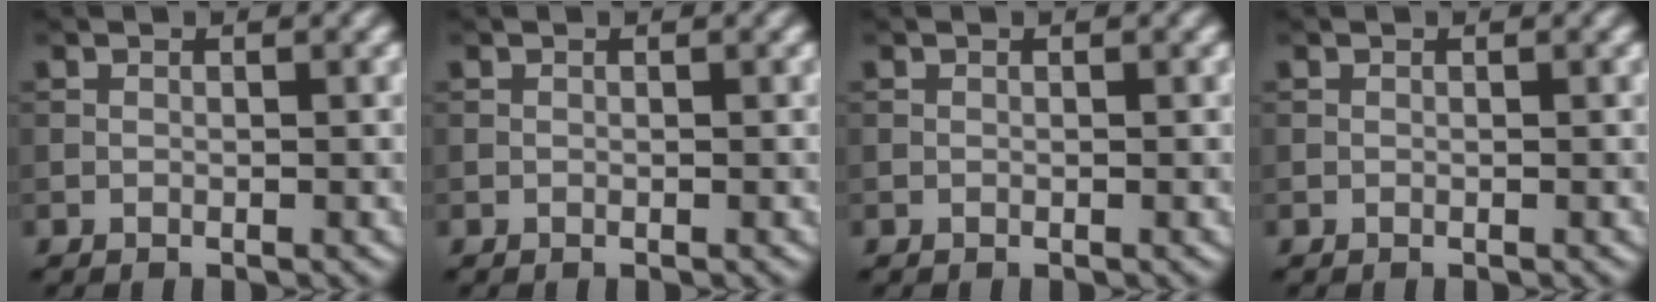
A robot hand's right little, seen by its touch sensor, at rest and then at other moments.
{"total": 0.0}
{"total": 0.0}
{"total": 0.0}